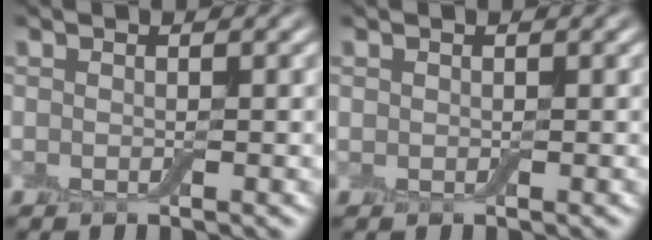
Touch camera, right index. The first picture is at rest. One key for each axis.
{"total": 0.0}